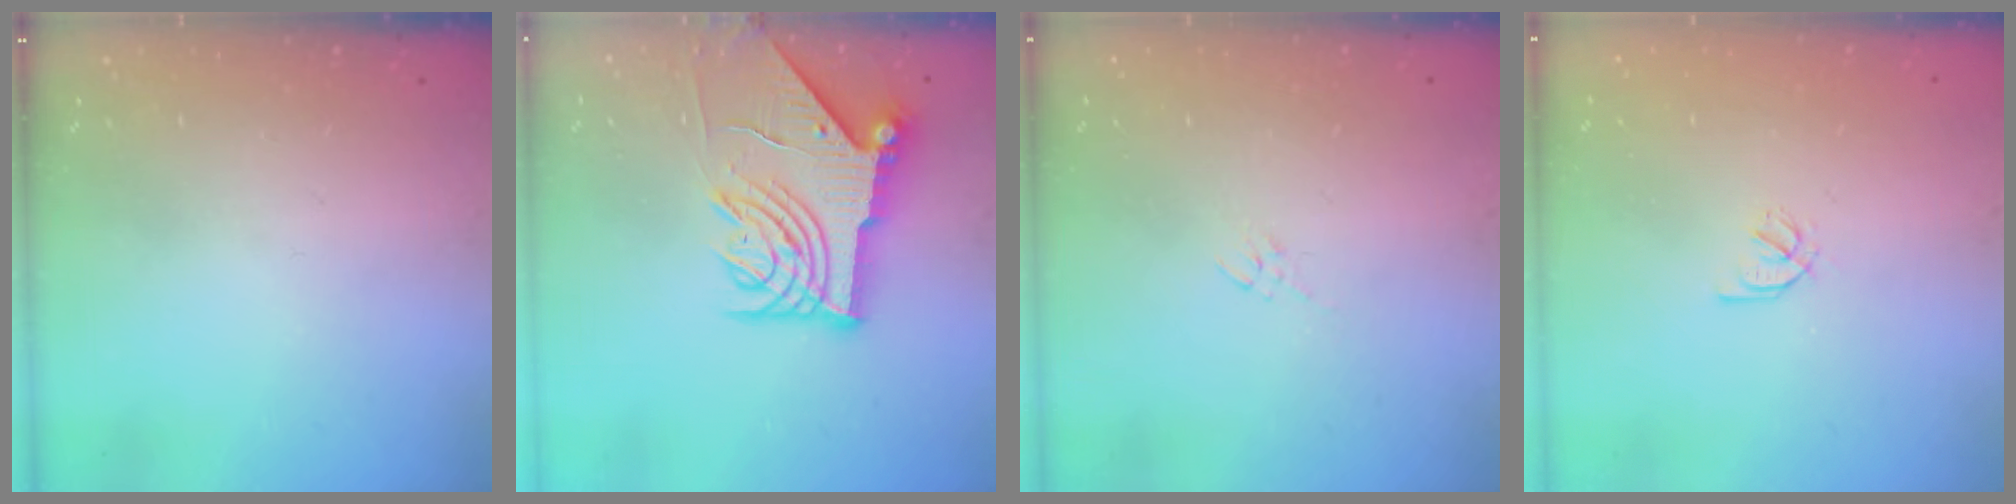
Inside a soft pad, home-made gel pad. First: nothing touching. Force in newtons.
{"total": 12.2, "press": 12.1, "slide": 1.3}
{"total": 2.7, "press": 2.5, "slide": 0.9}
{"total": 2.1, "press": 1.9, "slide": 0.8}